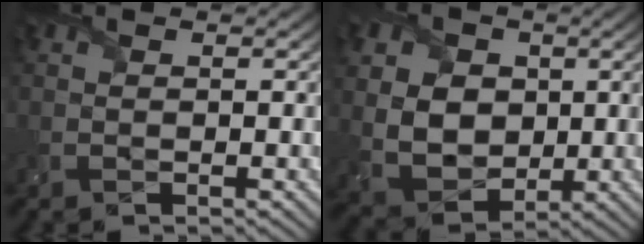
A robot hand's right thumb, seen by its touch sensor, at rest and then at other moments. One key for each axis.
{"total": 10.3, "fx": 1.4, "fy": 8.2, "fz": 6.0, "tx": -0.167, "ty": 0.010, "tz": 0.021}